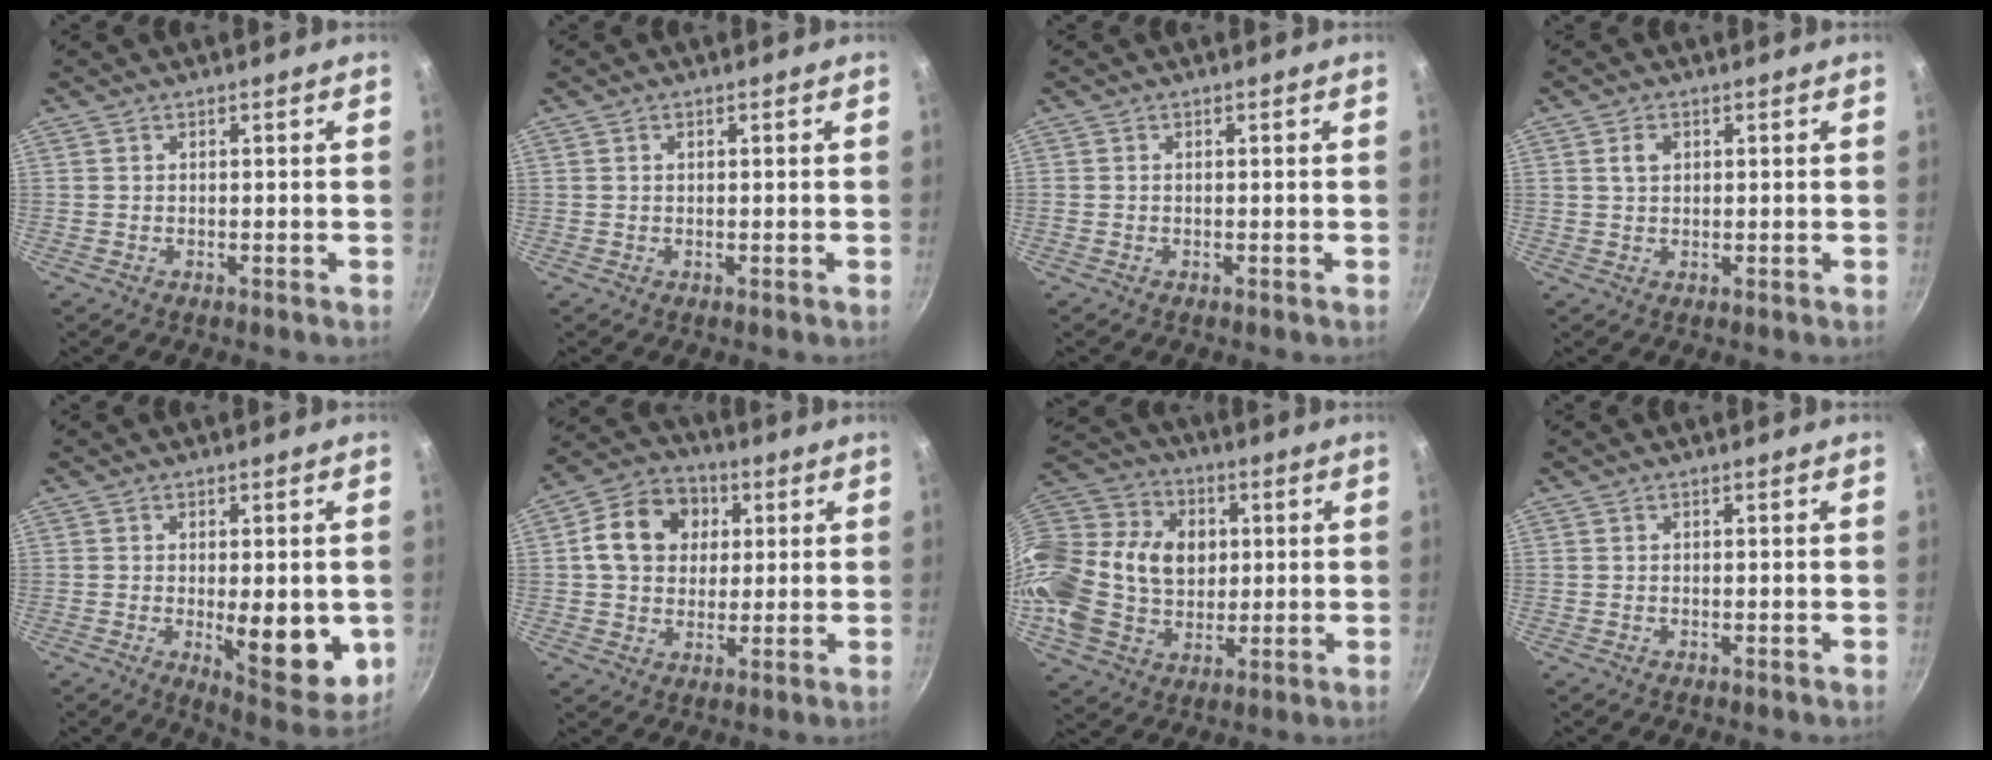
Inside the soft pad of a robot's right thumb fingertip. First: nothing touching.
{"total": 0.6, "force": [0.2, 0.4, 0.3], "torque": [-0.005, 0.003, 0.003]}
{"total": 0.0}
{"total": 2.4, "force": [0.7, 1.8, 1.5], "torque": [-0.020, 0.002, 0.013]}
{"total": 12.6, "force": [-1.5, 4.9, 11.5], "torque": [-0.120, -0.019, -0.010]}
{"total": 12.8, "force": [2.9, 10.3, 6.9], "torque": [-0.096, 0.013, 0.035]}
{"total": 24.8, "force": [3.1, 19.0, 15.6], "torque": [-0.302, 0.030, 0.054]}
{"total": 0.0}